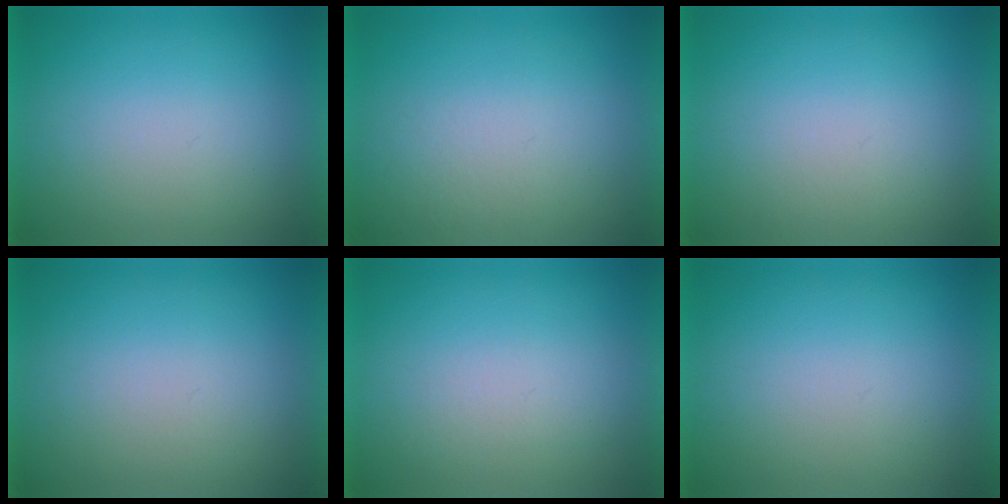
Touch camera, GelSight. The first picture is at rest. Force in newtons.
{"total": 3.2}
{"total": 1.1}
{"total": 1.0}
{"total": 1.3}
{"total": 0.0}